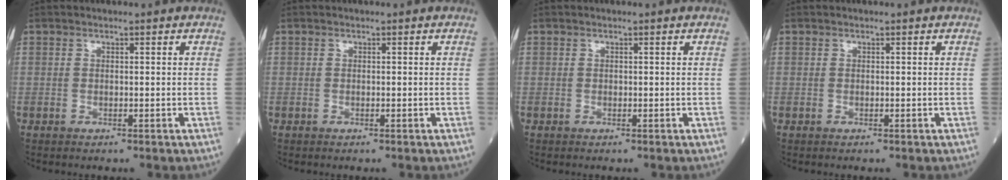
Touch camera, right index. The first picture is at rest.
{"total": 0.0}
{"total": 0.0}
{"total": 0.0}